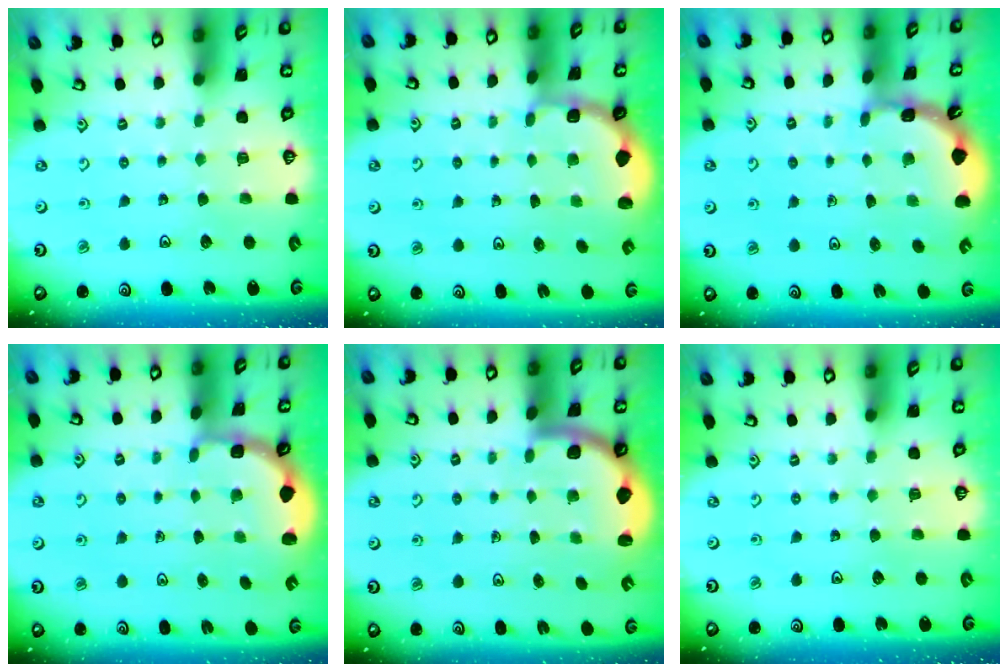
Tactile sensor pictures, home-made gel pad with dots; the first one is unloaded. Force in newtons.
{"total": 1.8, "press": 1.6, "slide": 0.7}
{"total": 1.9, "press": 1.9, "slide": 0.1}
{"total": 2.5, "press": 1.9, "slide": 1.6}
{"total": 2.0, "press": 2.0, "slide": 0.3}
{"total": 0.0}